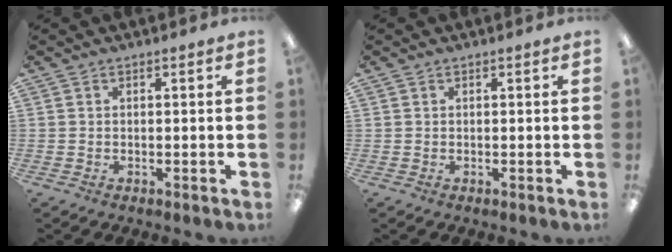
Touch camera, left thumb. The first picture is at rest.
{"total": 0.0}